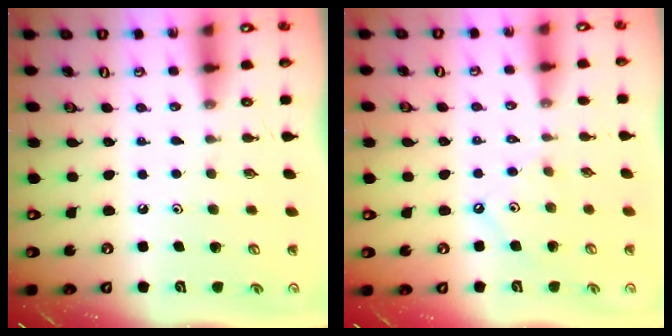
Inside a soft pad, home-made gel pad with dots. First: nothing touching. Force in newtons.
{"total": 2.3, "press": 2.3, "slide": 0.2}